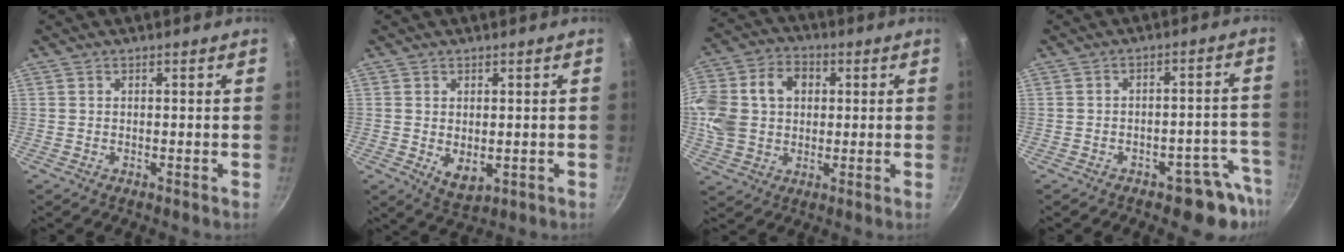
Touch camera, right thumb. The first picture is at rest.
{"total": 5.0, "force": [-0.2, 3.1, 3.8], "torque": [-0.056, -0.017, 0.006]}
{"total": 19.5, "force": [3.5, 15.0, 11.9], "torque": [-0.252, 0.036, 0.058]}
{"total": 7.6, "force": [-5.3, 3.8, 3.7], "torque": [0.018, 0.065, -0.060]}